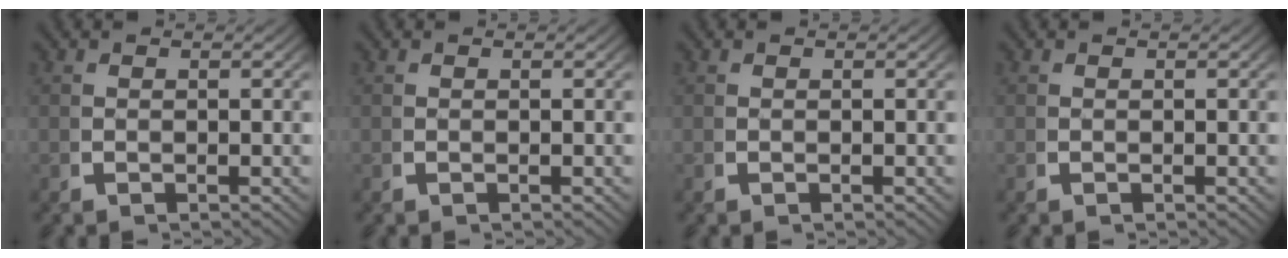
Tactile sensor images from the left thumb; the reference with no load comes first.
{"total": 0.0}
{"total": 0.0}
{"total": 0.0}